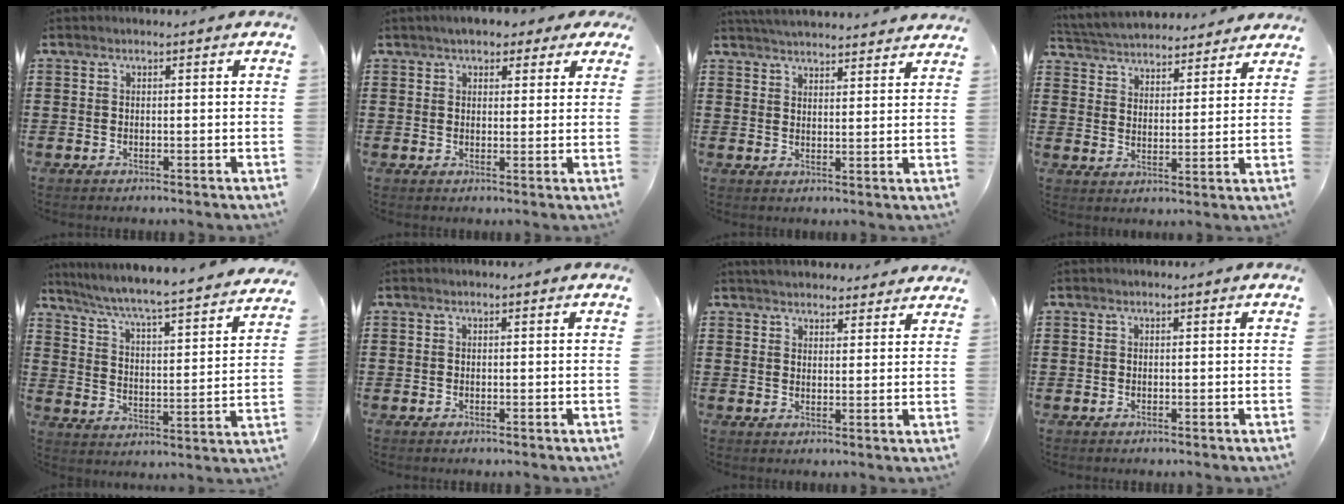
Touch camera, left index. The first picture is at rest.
{"total": 3.9, "force": [3.0, 1.7, 1.7], "torque": [-0.037, 0.006, 0.052]}
{"total": 4.2, "force": [4.2, -0.1, 0.6], "torque": [-0.023, -0.017, 0.077]}
{"total": 4.7, "force": [4.6, 0.7, 0.0], "torque": [-0.024, -0.026, 0.080]}
{"total": 4.8, "force": [4.3, -0.7, 2.0], "torque": [-0.061, -0.047, 0.060]}
{"total": 0.0}
{"total": 3.4, "force": [3.4, 0.4, 0.3], "torque": [-0.015, -0.009, 0.064]}
{"total": 0.0}